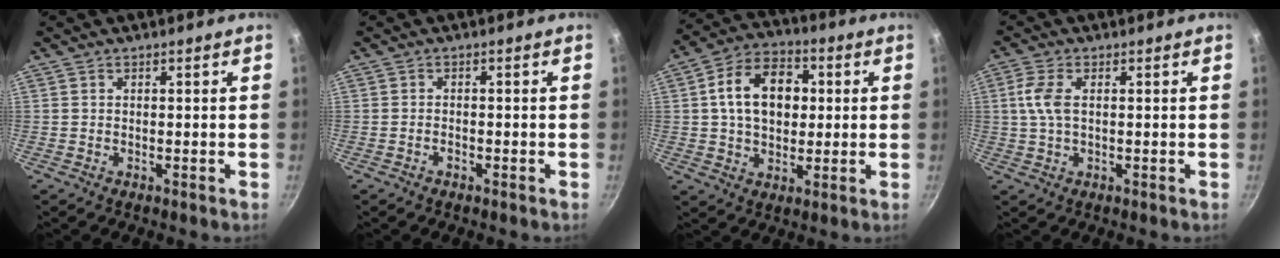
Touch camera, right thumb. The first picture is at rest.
{"total": 1.0, "force": [-0.7, 0.5, 0.5], "torque": [-0.013, 0.009, -0.013]}
{"total": 13.9, "force": [2.0, 9.8, 9.6], "torque": [-0.127, 0.019, 0.023]}
{"total": 5.0, "force": [0.6, 2.4, 4.3], "torque": [-0.100, 0.009, 0.009]}